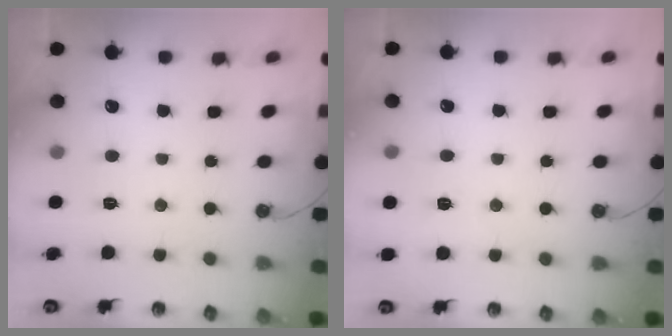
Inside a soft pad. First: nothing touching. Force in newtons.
{"total": 5.8, "press": 5.2, "slide": 2.6}